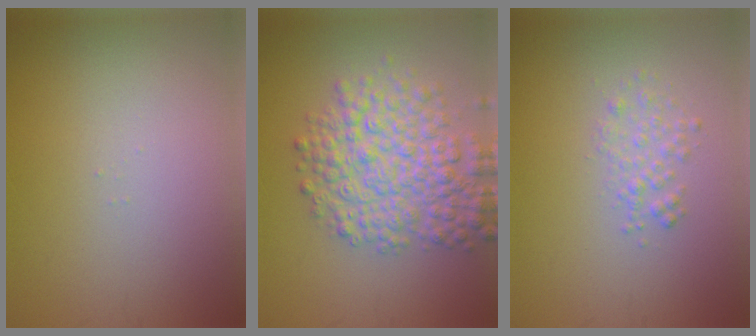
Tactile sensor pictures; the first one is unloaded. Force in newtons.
{"total": 6.8, "press": 6.8, "slide": 0.3}
{"total": 1.6, "press": 1.6, "slide": 0.1}